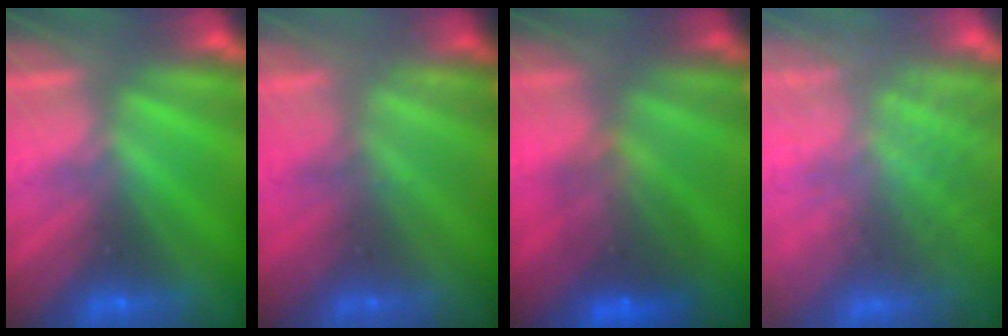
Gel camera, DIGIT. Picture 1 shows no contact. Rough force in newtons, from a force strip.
{"total": 2.3}
{"total": 7.3}
{"total": 7.4}